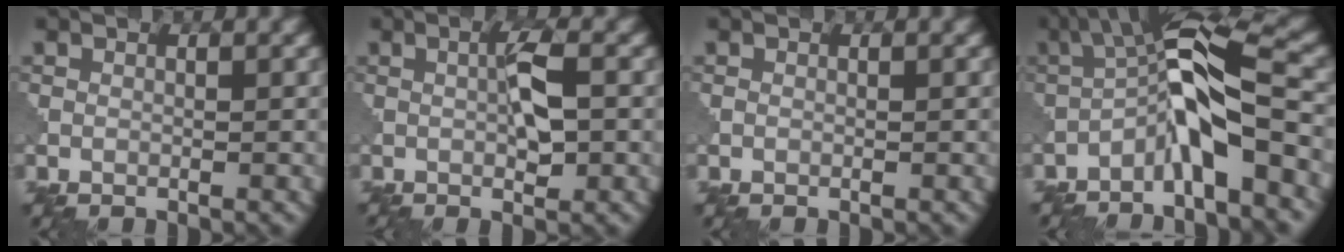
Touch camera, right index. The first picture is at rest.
{"total": 3.0, "force": [0.0, 0.5, 3.0], "torque": [-0.056, 0.003, 0.000]}
{"total": 0.0}
{"total": 7.8, "force": [-3.3, 1.5, 7.0], "torque": [-0.120, 0.025, -0.074]}